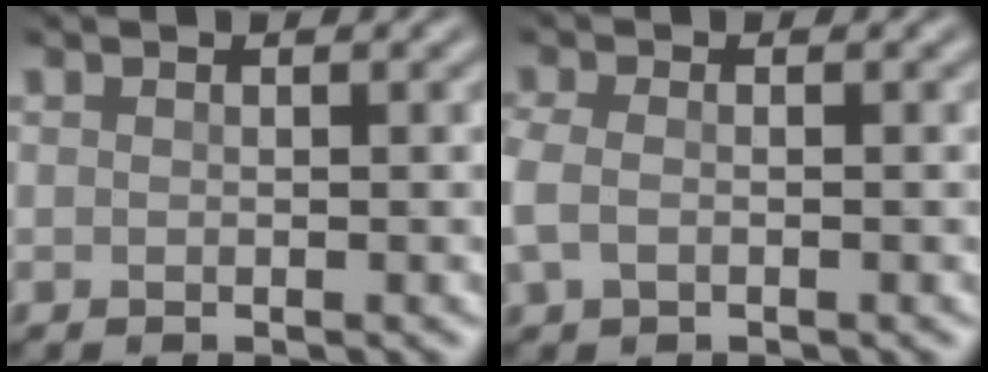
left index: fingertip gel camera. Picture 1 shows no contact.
{"total": 2.3, "force": [-0.6, 1.5, 1.6], "torque": [-0.047, -0.001, -0.017]}